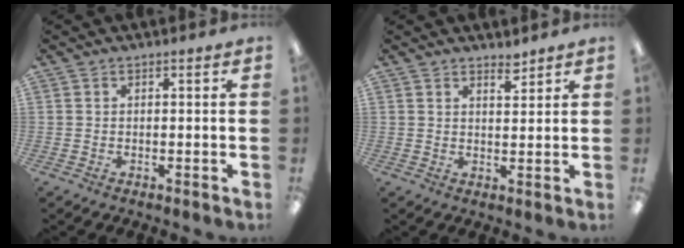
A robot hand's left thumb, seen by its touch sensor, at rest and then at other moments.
{"total": 3.4, "force": [3.0, 1.2, 1.1], "torque": [-0.001, -0.020, 0.050]}